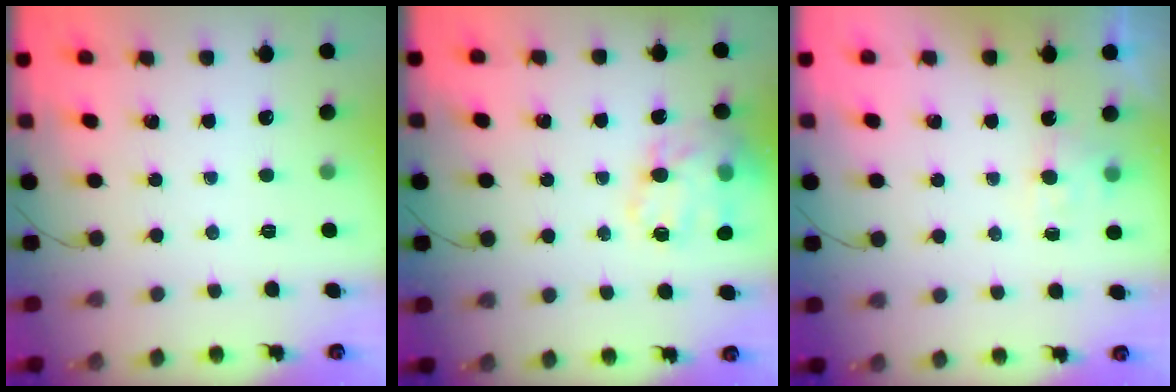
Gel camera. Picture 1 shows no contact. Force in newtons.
{"total": 18.7, "press": 18.4, "slide": 3.2}
{"total": 2.6, "press": 2.4, "slide": 1.1}